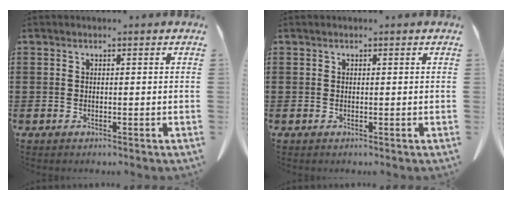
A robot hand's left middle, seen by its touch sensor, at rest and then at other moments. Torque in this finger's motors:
{"motor_torque": [-0.14, 0.34, -0.07, 0.00]}